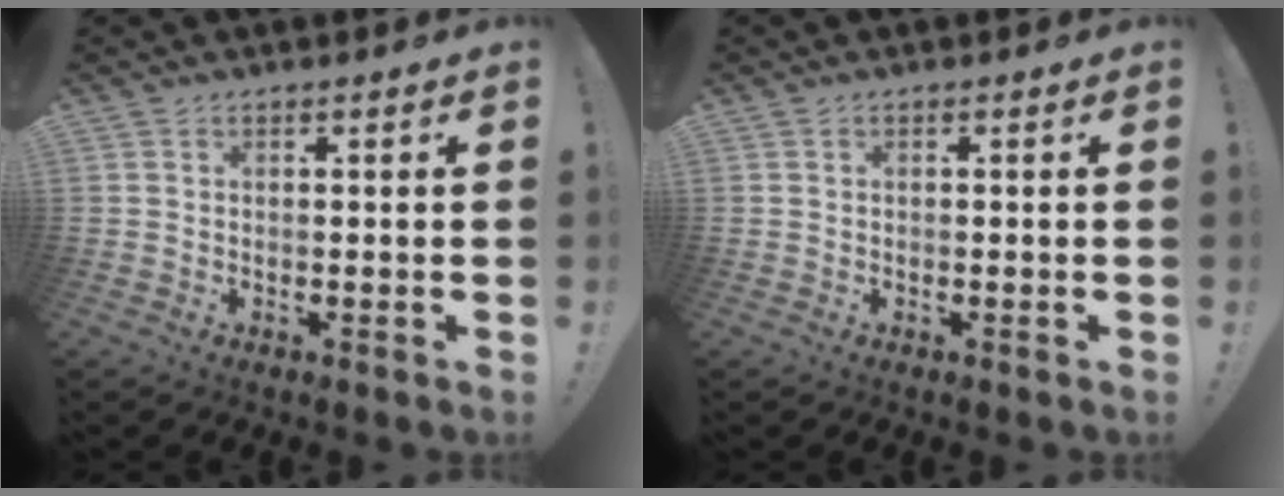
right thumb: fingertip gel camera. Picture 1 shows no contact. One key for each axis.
{"total": 0.0}